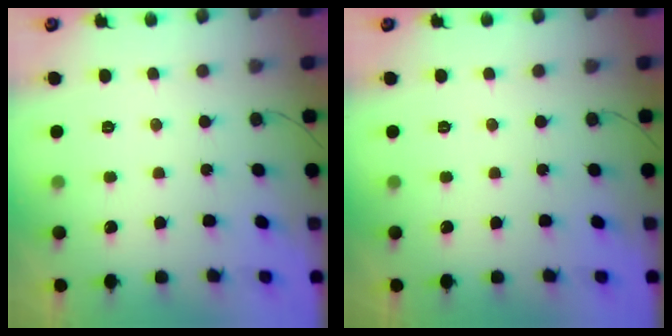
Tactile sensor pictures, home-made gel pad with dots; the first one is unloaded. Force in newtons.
{"total": 0.0}